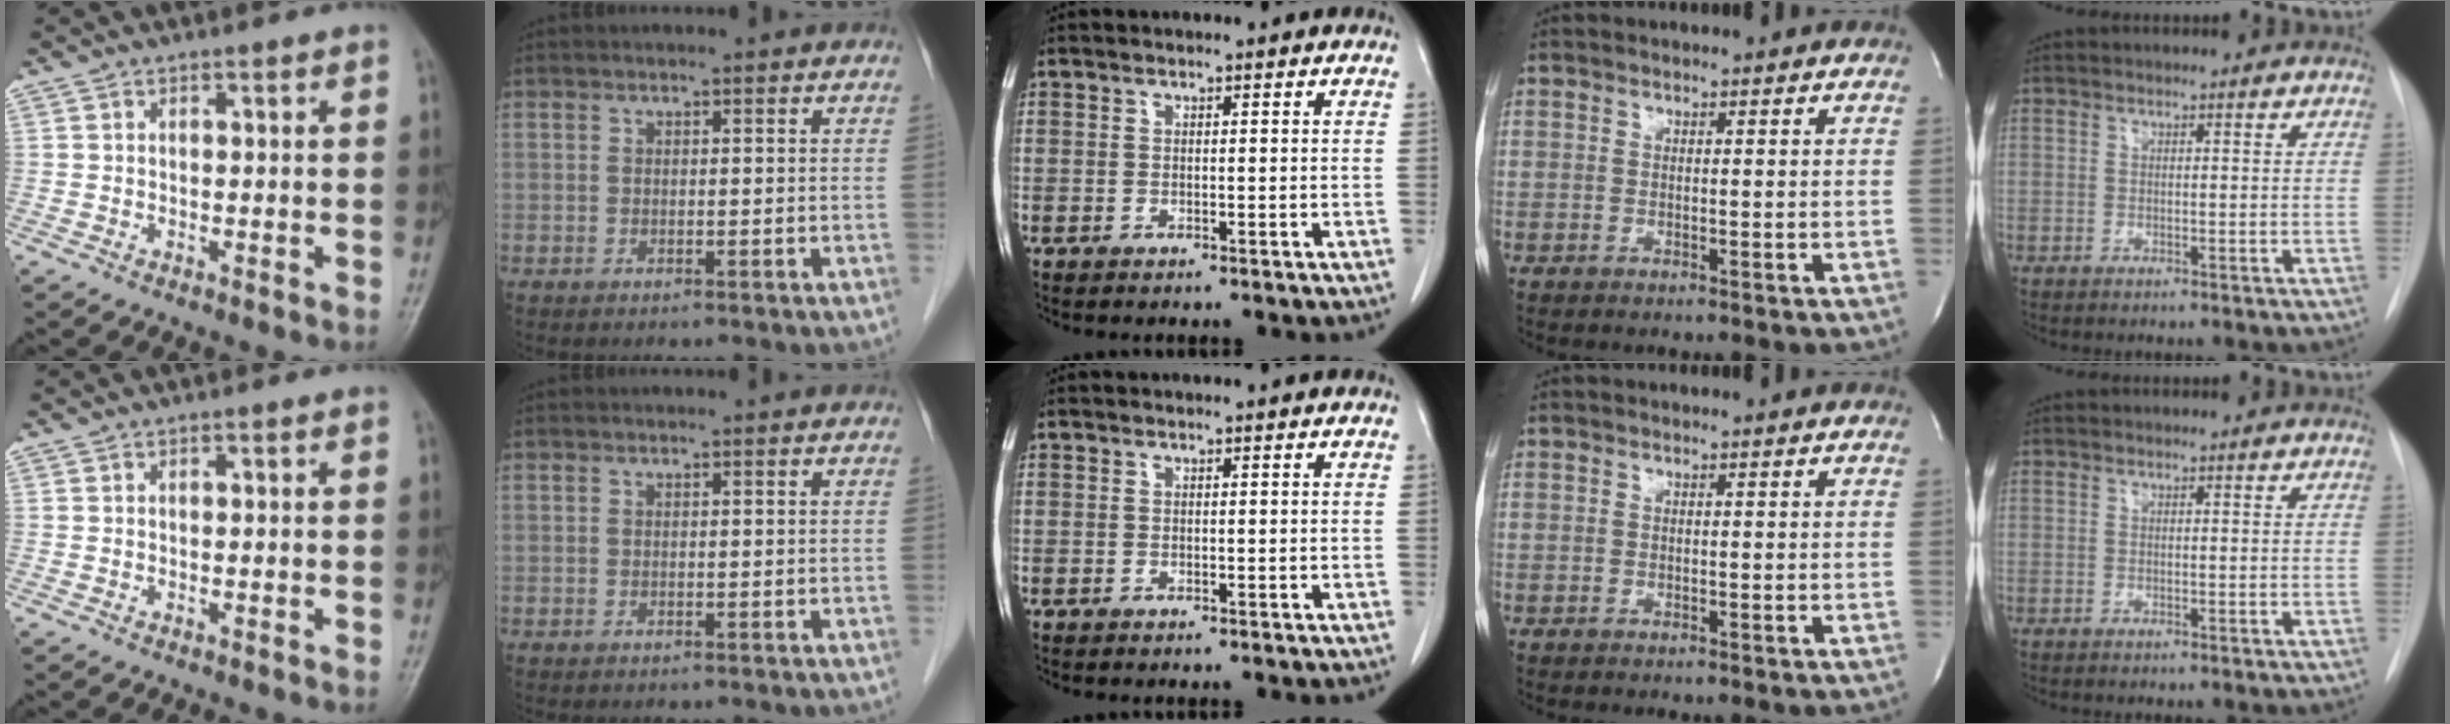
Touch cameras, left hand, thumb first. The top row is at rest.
{}